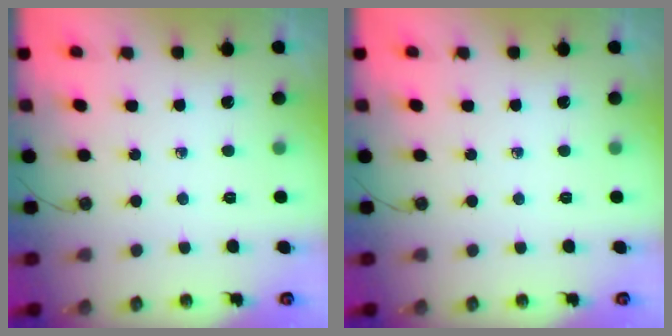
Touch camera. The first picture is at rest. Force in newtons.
{"total": 0.0}